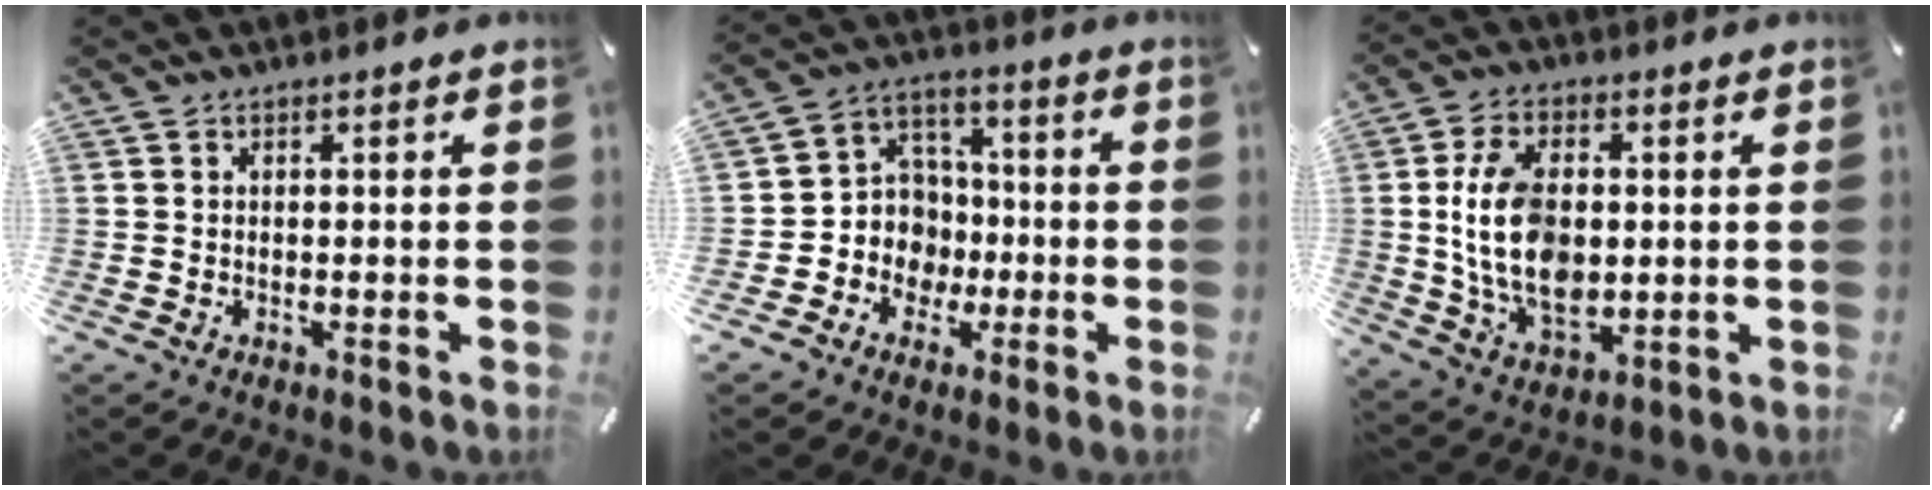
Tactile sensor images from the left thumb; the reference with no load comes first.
{"total": 9.3, "force": [-2.9, 8.9, 0.7], "torque": [-0.022, 0.021, -0.047]}
{"total": 15.4, "force": [0.9, 10.0, 11.6], "torque": [-0.245, -0.002, 0.016]}